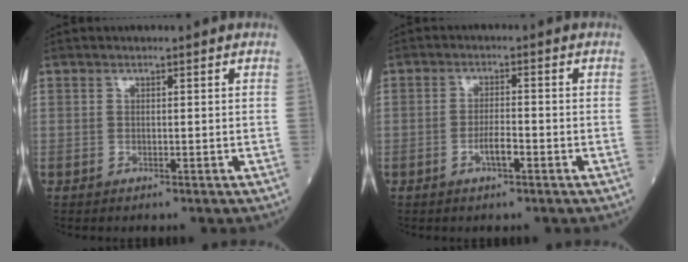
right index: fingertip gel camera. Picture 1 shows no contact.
{"total": 2.8, "force": [-1.3, 0.5, 2.4], "torque": [-0.041, 0.002, -0.026]}